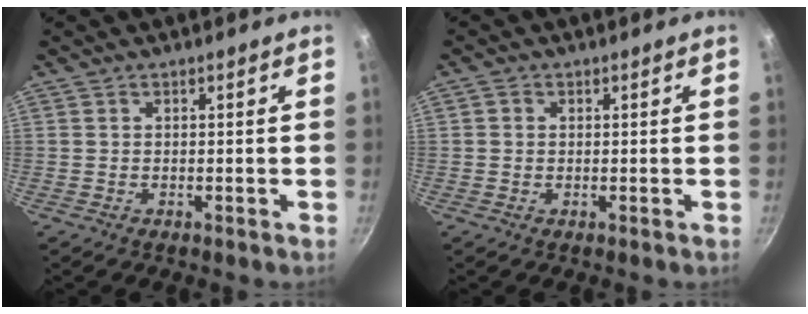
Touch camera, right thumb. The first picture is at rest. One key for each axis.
{"total": 1.2, "fx": 0.2, "fy": 1.1, "fz": 0.4, "tx": -0.006, "ty": 0.002, "tz": 0.000}